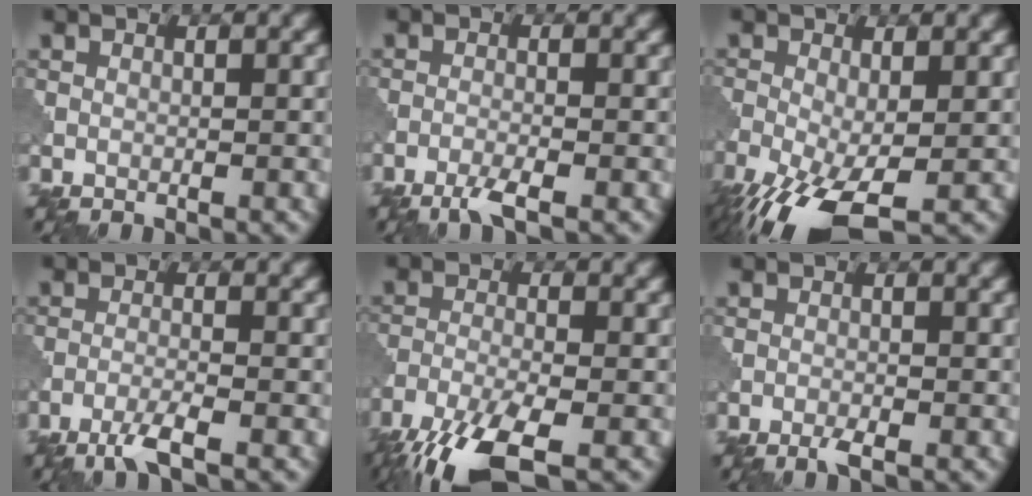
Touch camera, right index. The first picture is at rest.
{"total": 2.3, "force": [-1.6, 0.3, 1.7], "torque": [-0.034, -0.002, -0.039]}
{"total": 9.4, "force": [-4.7, 3.7, 7.3], "torque": [-0.162, -0.038, -0.082]}
{"total": 2.8, "force": [-1.9, 0.3, 2.1], "torque": [-0.040, 0.000, -0.047]}
{"total": 8.1, "force": [-5.8, 1.9, 5.4], "torque": [-0.111, -0.019, -0.116]}
{"total": 1.3, "force": [-0.9, 0.1, 1.0], "torque": [-0.019, 0.000, -0.019]}